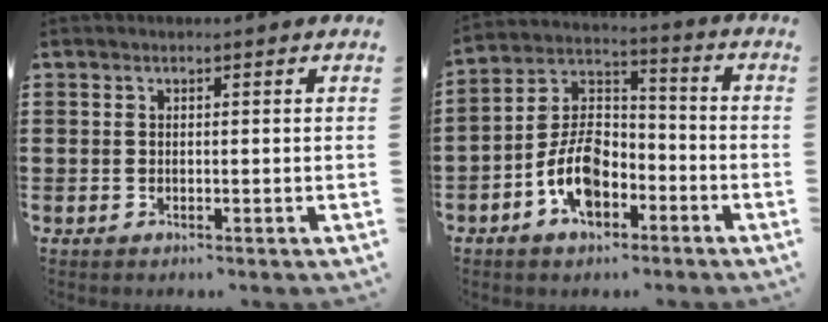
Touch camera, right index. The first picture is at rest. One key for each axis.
{"total": 9.1, "fx": -4.3, "fy": 5.3, "fz": 6.0, "tx": -0.141, "ty": 0.012, "tz": -0.084}